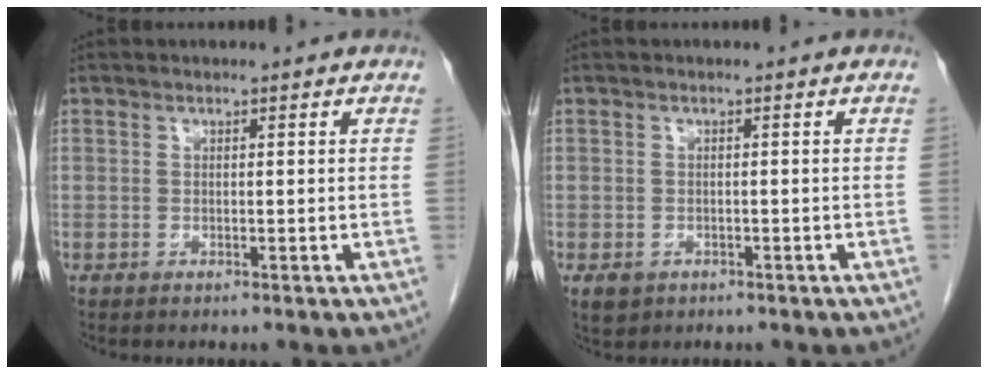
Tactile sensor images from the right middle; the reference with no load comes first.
{"total": 2.5, "force": [-1.4, 1.9, 0.9], "torque": [-0.016, 0.000, -0.013]}